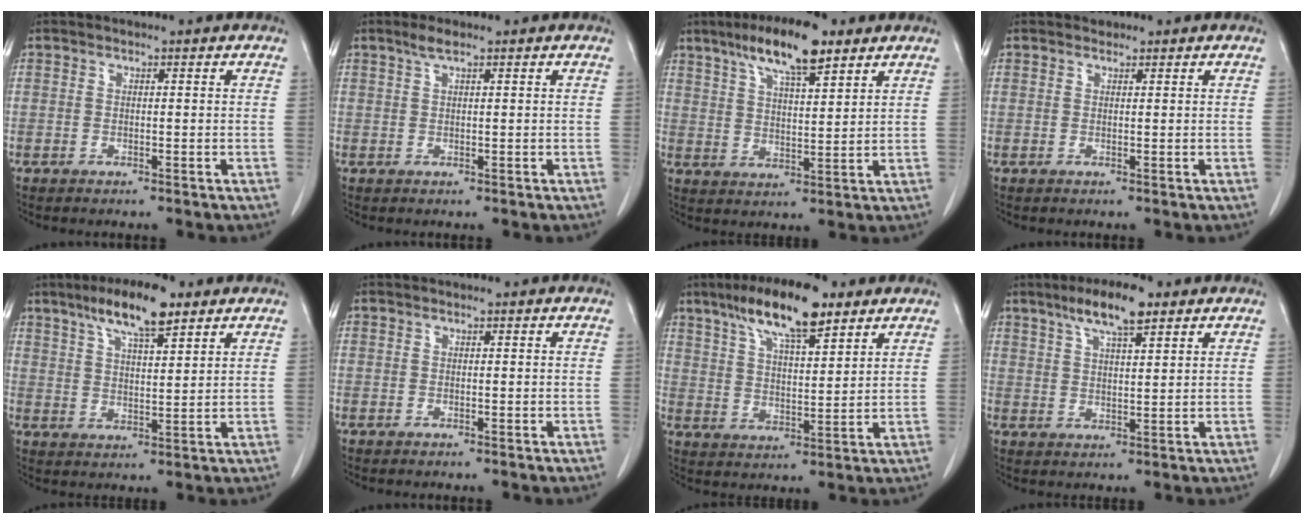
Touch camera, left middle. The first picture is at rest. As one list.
[{"total": 1.7, "force": [1.2, 0.1, 1.2], "torque": [-0.028, 0.003, 0.025]}, {"total": 11.1, "force": [7.3, 2.3, 8.0], "torque": [-0.144, 0.011, 0.125]}, {"total": 0.6, "force": [0.6, 0.3, 0.0], "torque": [-0.007, -0.001, 0.008]}, {"total": 9.7, "force": [6.5, 1.9, 7.0], "torque": [-0.126, 0.010, 0.112]}, {"total": 0.0}, {"total": 13.0, "force": [8.6, 2.9, 9.3], "torque": [-0.167, 0.012, 0.149]}, {"total": 7.8, "force": [5.2, 1.4, 5.7], "torque": [-0.109, 0.009, 0.090]}]